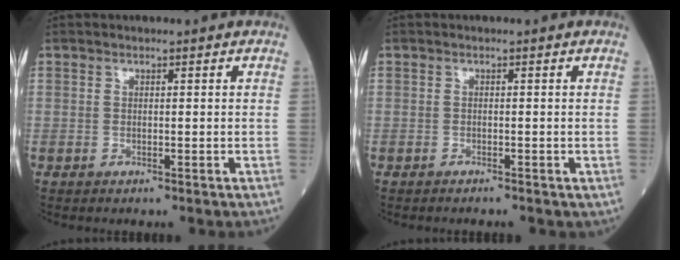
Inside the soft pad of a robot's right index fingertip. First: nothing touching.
{"total": 0.8, "force": [-0.8, 0.2, 0.2], "torque": [-0.005, -0.001, -0.011]}